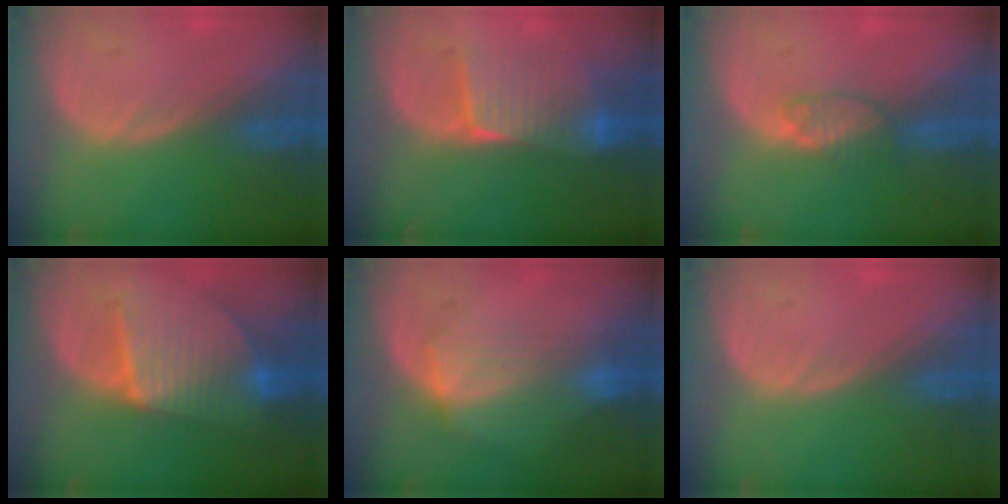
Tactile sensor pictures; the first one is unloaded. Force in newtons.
{"total": 6.6, "press": 6.6, "slide": 0.6}
{"total": 3.4, "press": 3.3, "slide": 0.6}
{"total": 9.5, "press": 9.5, "slide": 0.8}
{"total": 7.2, "press": 6.7, "slide": 2.6}
{"total": 0.0}